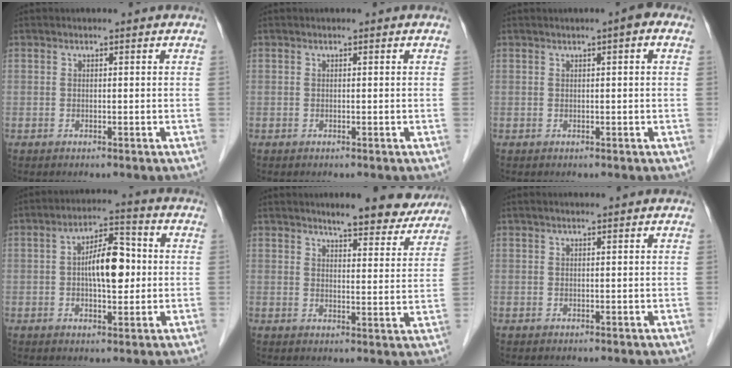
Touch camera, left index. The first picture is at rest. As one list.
[{"total": 0.0}, {"total": 2.0, "force": [0.8, 0.4, 1.8], "torque": [-0.024, 0.006, 0.006]}, {"total": 8.0, "force": [0.1, 3.1, 7.4], "torque": [-0.129, 0.019, 0.000]}, {"total": 10.7, "force": [9.6, 2.3, 4.0], "torque": [-0.035, -0.008, 0.110]}, {"total": 1.7, "force": [1.4, 0.0, 1.0], "torque": [-0.015, 0.017, 0.023]}]